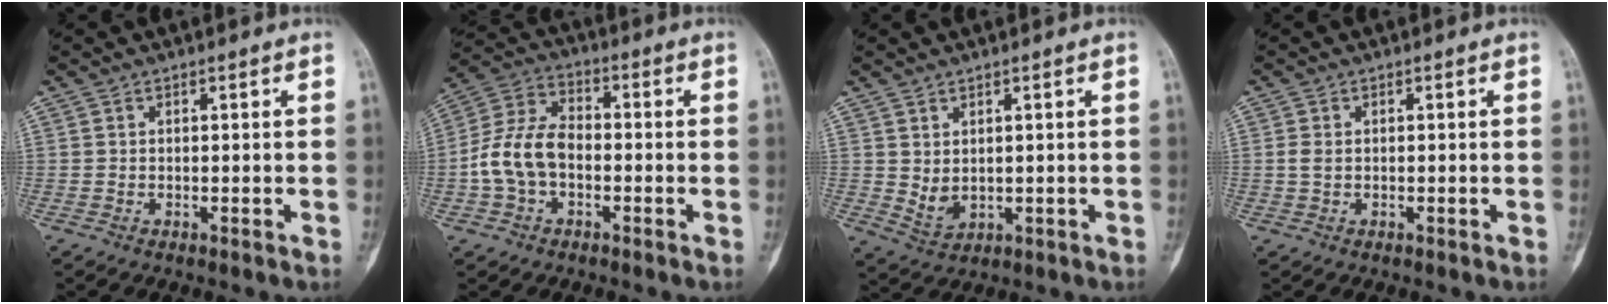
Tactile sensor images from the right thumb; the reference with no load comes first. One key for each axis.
{"total": 10.9, "fx": -2.1, "fy": 7.4, "fz": 7.8, "tx": -0.152, "ty": 0.037, "tz": -0.049}
{"total": 3.8, "fx": 0.5, "fy": 2.5, "fz": 2.7, "tx": -0.038, "ty": -0.010, "tz": 0.023}
{"total": 1.5, "fx": -0.1, "fy": 1.1, "fz": 1.1, "tx": -0.024, "ty": 0.000, "tz": -0.003}